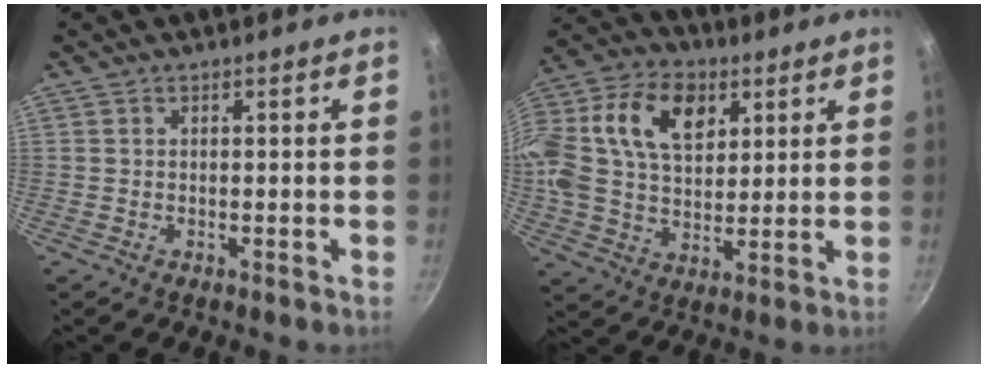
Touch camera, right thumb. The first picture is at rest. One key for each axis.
{"total": 24.6, "fx": 8.3, "fy": 16.5, "fz": 16.2, "tx": -0.336, "ty": 0.022, "tz": 0.136}